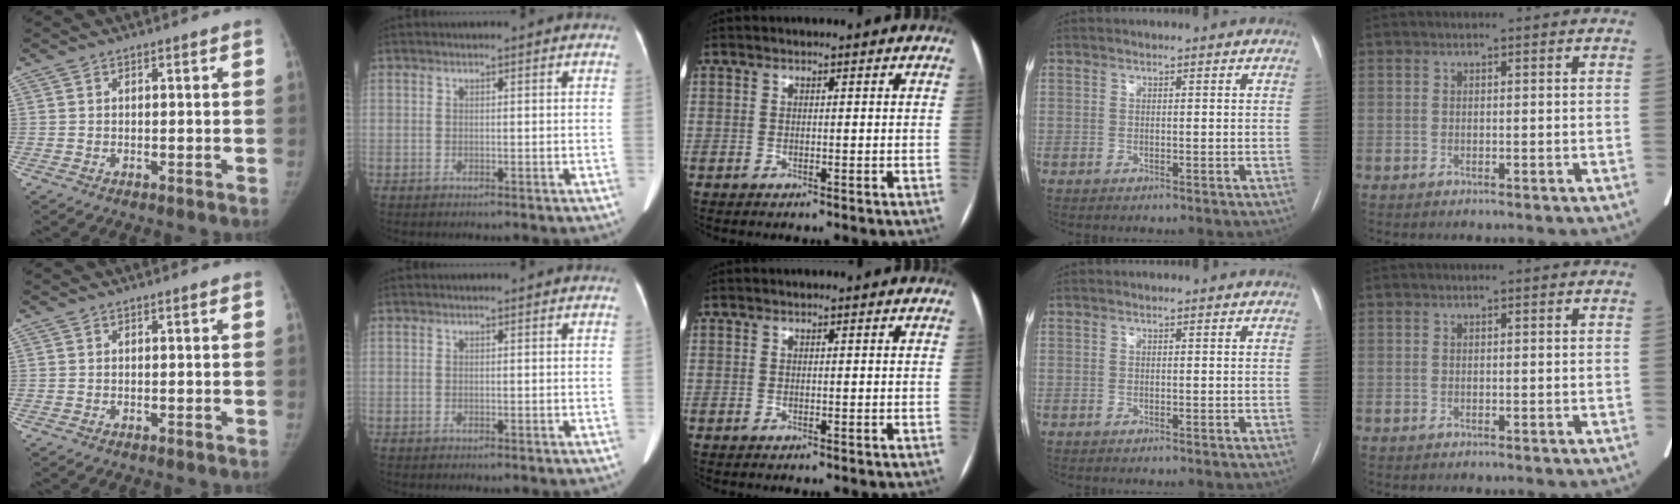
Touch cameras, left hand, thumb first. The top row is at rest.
{}